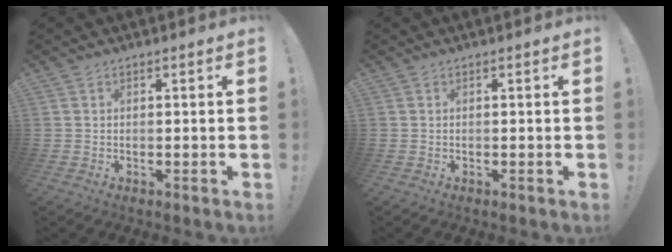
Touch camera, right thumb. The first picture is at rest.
{"total": 0.0}